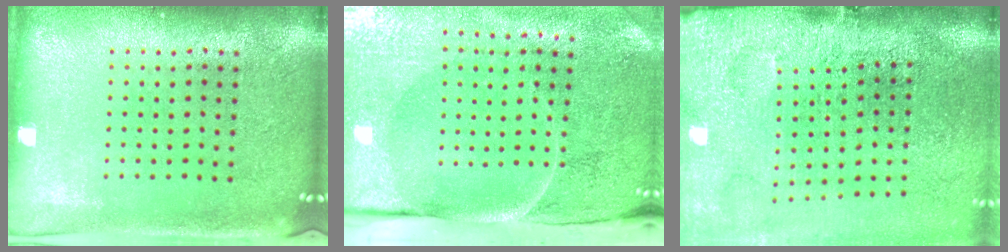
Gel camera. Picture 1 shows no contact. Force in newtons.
{"total": 4.9, "press": 3.9, "slide": 3.0}
{"total": 4.4, "press": 3.4, "slide": 2.8}